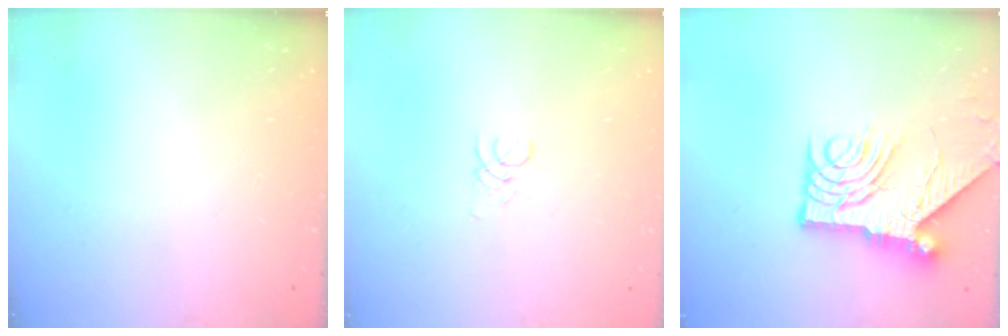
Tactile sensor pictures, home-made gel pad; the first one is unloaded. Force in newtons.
{"total": 1.0, "press": 1.0, "slide": 0.1}
{"total": 12.6, "press": 12.6, "slide": 1.5}